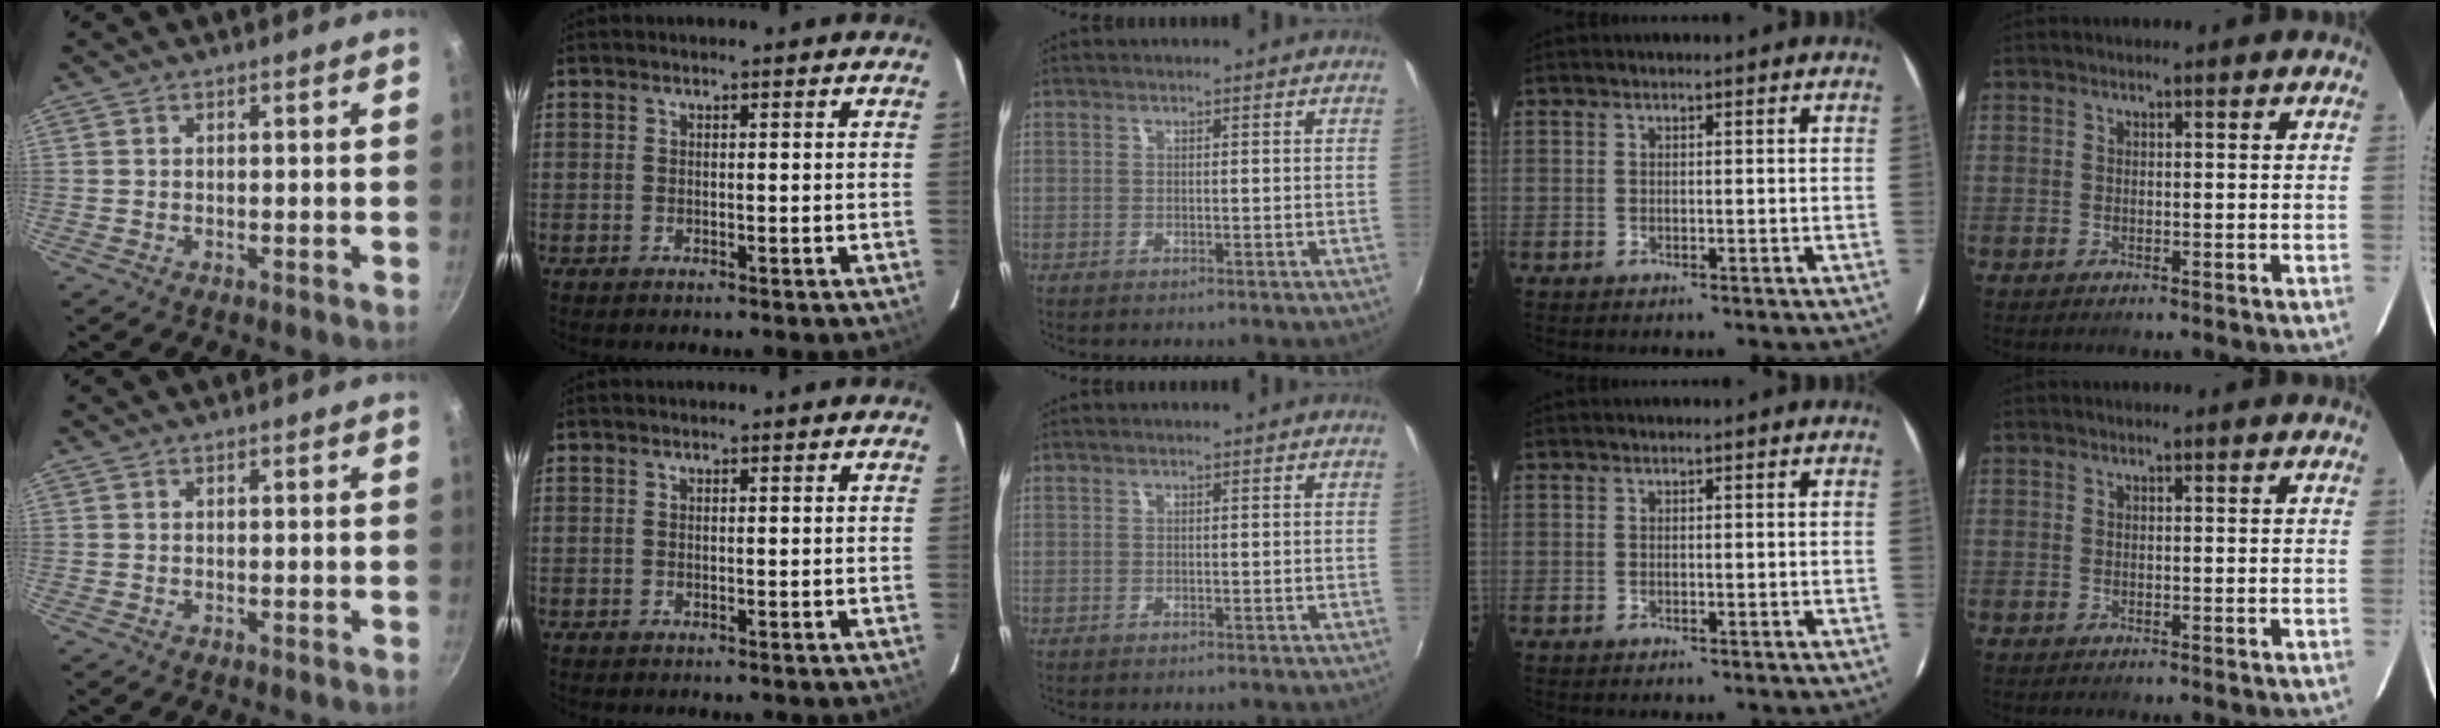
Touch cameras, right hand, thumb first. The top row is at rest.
{}